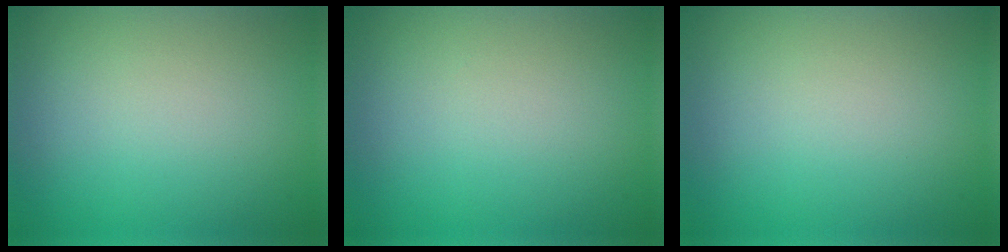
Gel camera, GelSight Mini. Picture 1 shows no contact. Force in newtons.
{"total": 0.0}
{"total": 0.0}